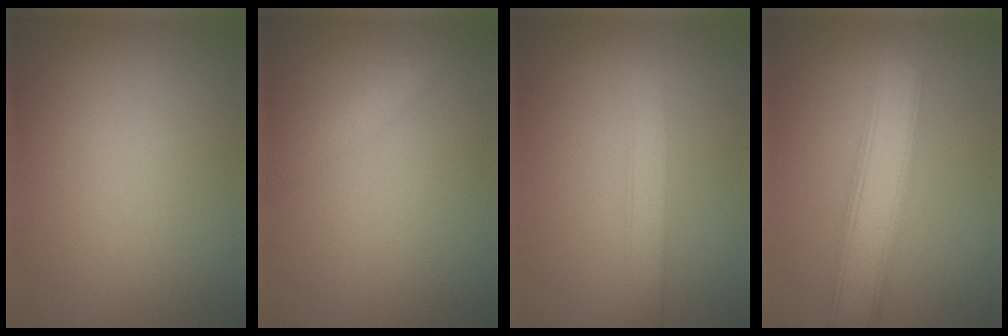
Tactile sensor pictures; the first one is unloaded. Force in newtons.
{"total": 1.5, "press": 1.5, "slide": 0.0}
{"total": 2.0, "press": 2.0, "slide": 0.1}
{"total": 5.6, "press": 5.6, "slide": 0.2}